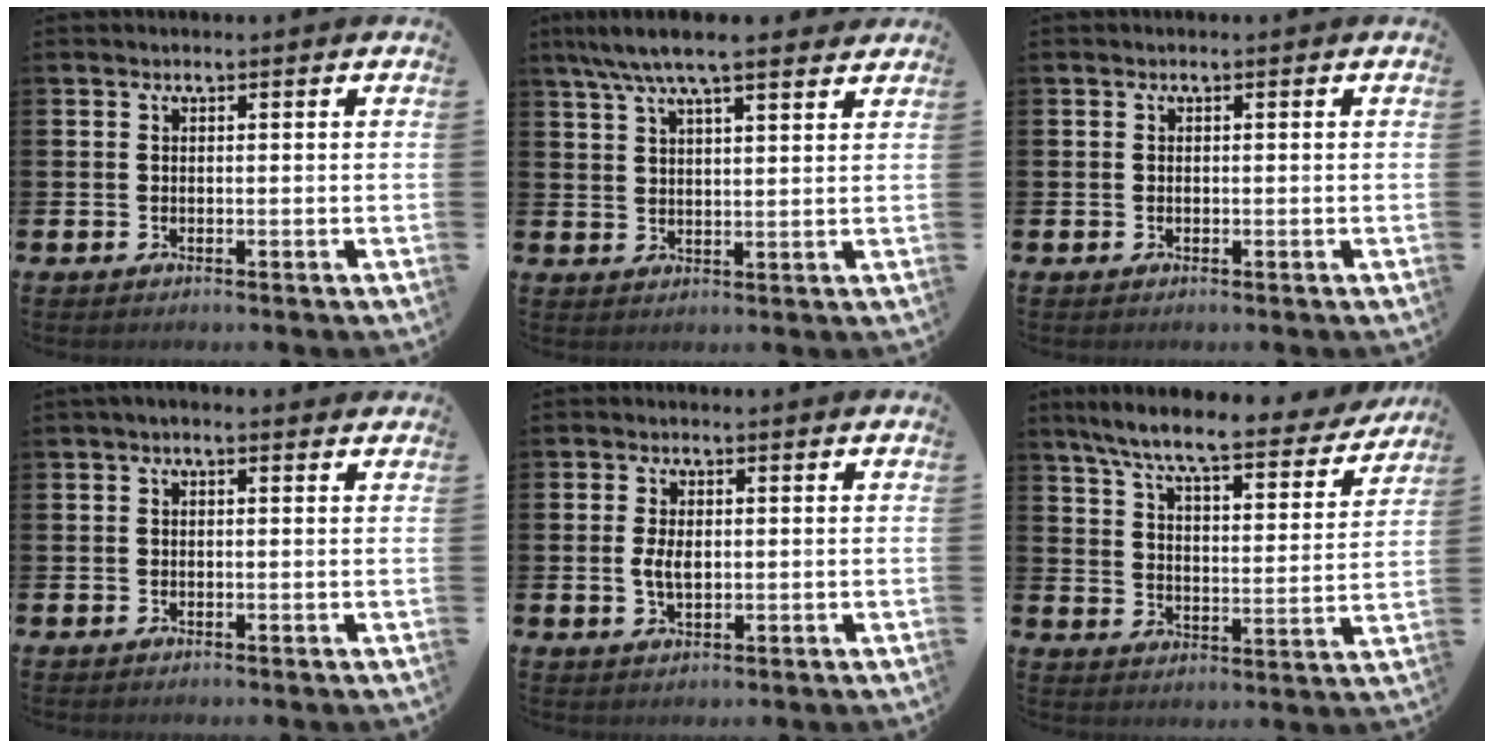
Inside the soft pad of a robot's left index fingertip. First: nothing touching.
{"total": 7.3, "force": [6.4, 1.2, 3.3], "torque": [-0.076, -0.015, 0.116]}
{"total": 0.0}
{"total": 0.6, "force": [-0.1, 0.2, 0.6], "torque": [-0.006, 0.003, -0.003]}
{"total": 3.2, "force": [0.1, 1.9, 2.7], "torque": [-0.040, 0.004, -0.003]}
{"total": 8.2, "force": [7.2, 0.9, 3.8], "torque": [-0.097, -0.047, 0.118]}